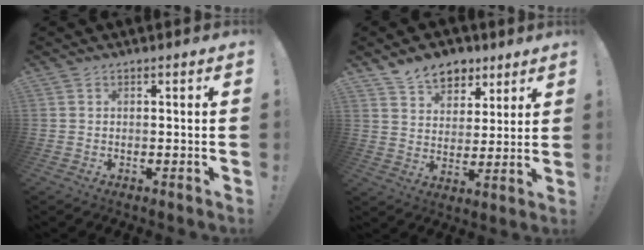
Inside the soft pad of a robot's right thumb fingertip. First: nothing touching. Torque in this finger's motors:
{"motor_torque": [0.05, 0.07, 0.51, 0.57, 0.14]}